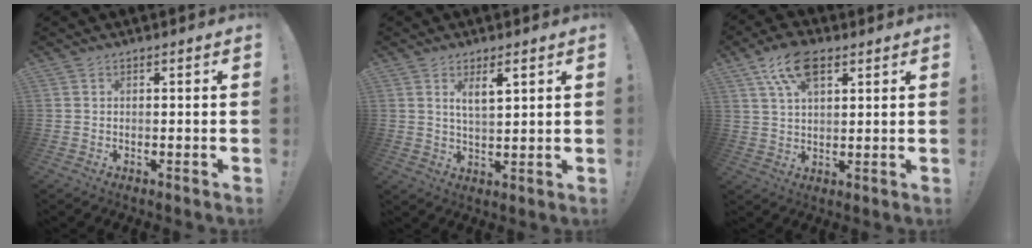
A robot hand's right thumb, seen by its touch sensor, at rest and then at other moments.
{"total": 5.9, "force": [3.2, 1.9, 4.5], "torque": [-0.072, -0.013, 0.054]}
{"total": 11.5, "force": [6.0, 5.9, 7.9], "torque": [-0.133, -0.009, 0.112]}